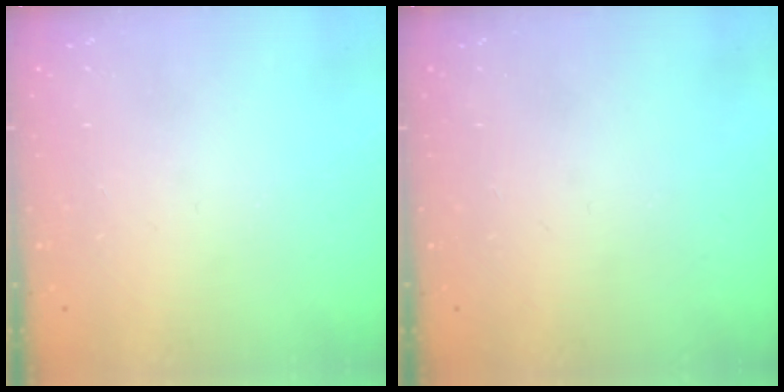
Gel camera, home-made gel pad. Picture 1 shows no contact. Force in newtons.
{"total": 0.0}